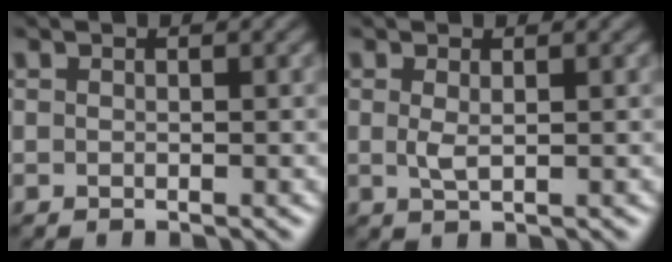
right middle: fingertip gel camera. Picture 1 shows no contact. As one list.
[{"total": 1.2, "force": [0.2, 0.4, 1.2], "torque": [-0.027, -0.001, 0.005]}]